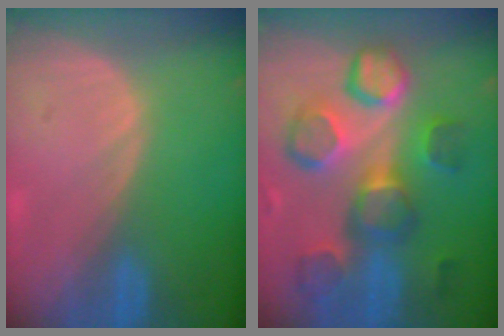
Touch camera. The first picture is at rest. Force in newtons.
{"total": 11.0, "press": 10.6, "slide": 2.7}